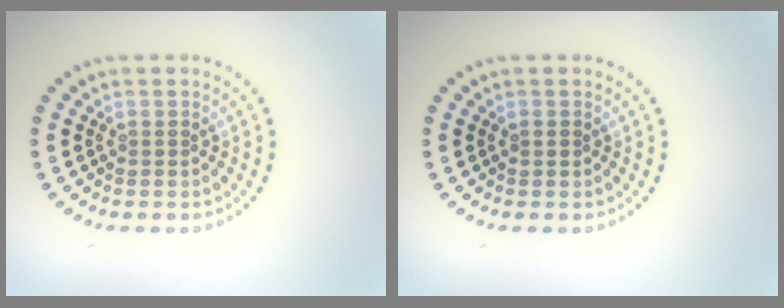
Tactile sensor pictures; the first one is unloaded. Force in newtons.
{"total": 0.5, "press": 0.5, "slide": 0.1}